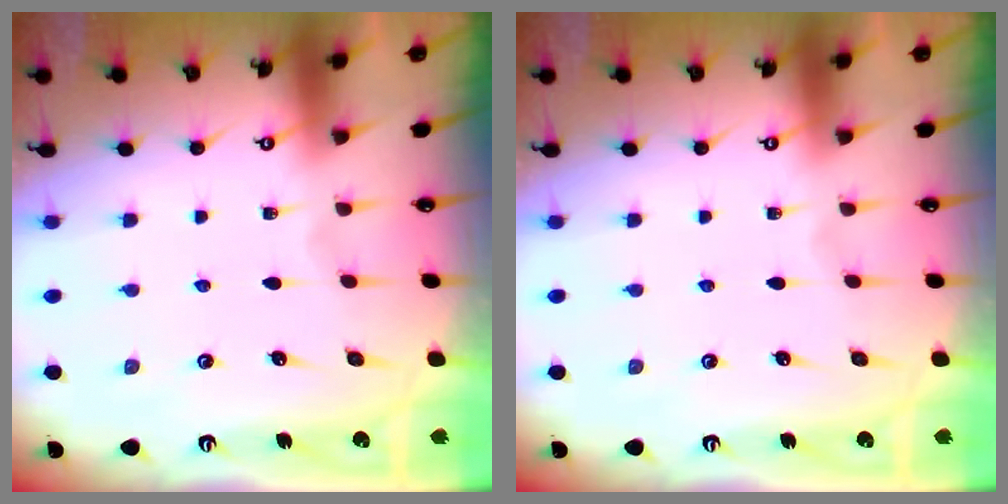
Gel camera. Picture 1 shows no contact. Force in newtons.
{"total": 0.0}